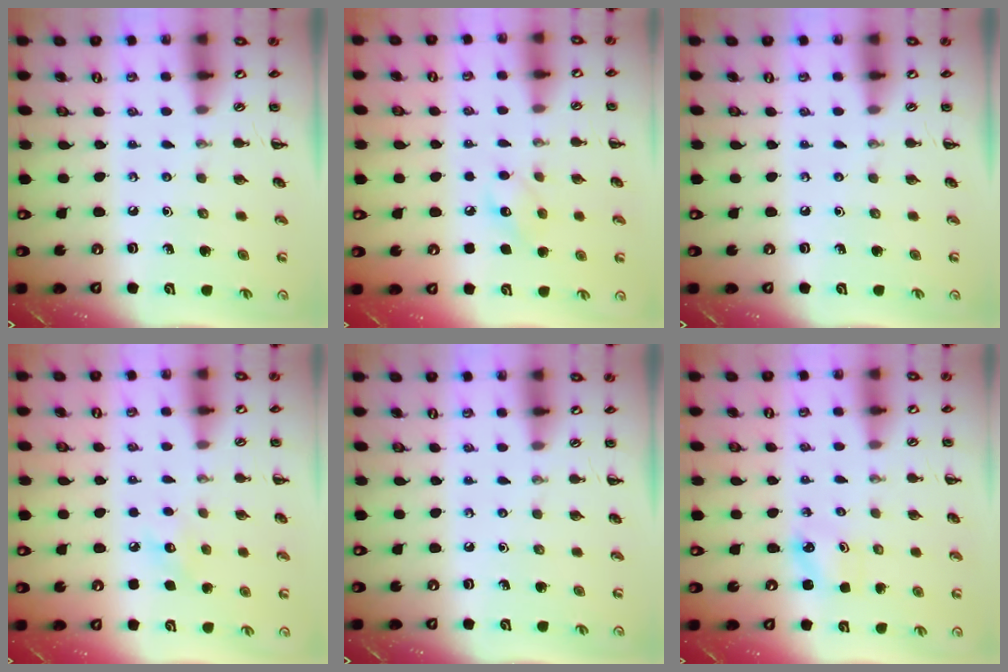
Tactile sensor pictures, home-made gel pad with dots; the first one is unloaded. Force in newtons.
{"total": 7.9, "press": 7.7, "slide": 1.5}
{"total": 0.0}
{"total": 6.4, "press": 6.1, "slide": 1.7}
{"total": 0.0}
{"total": 2.5, "press": 2.4, "slide": 0.8}